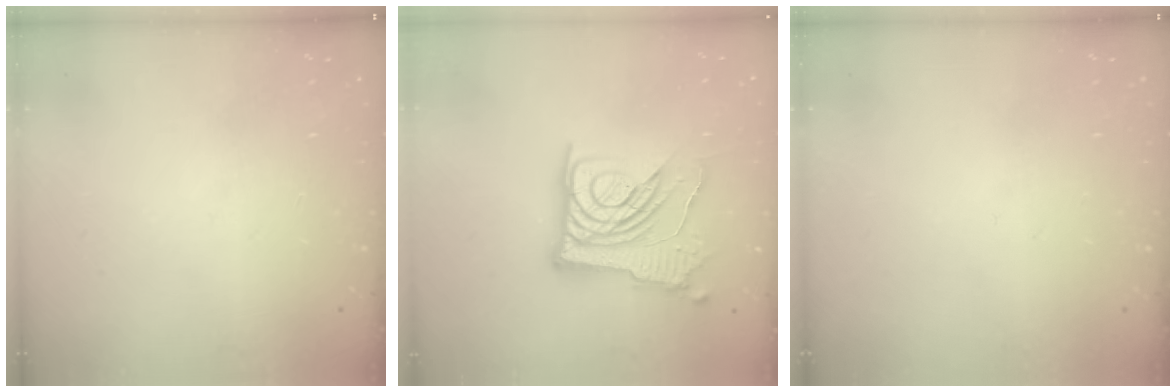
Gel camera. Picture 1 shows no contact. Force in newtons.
{"total": 14.6, "press": 14.5, "slide": 1.5}
{"total": 0.0}